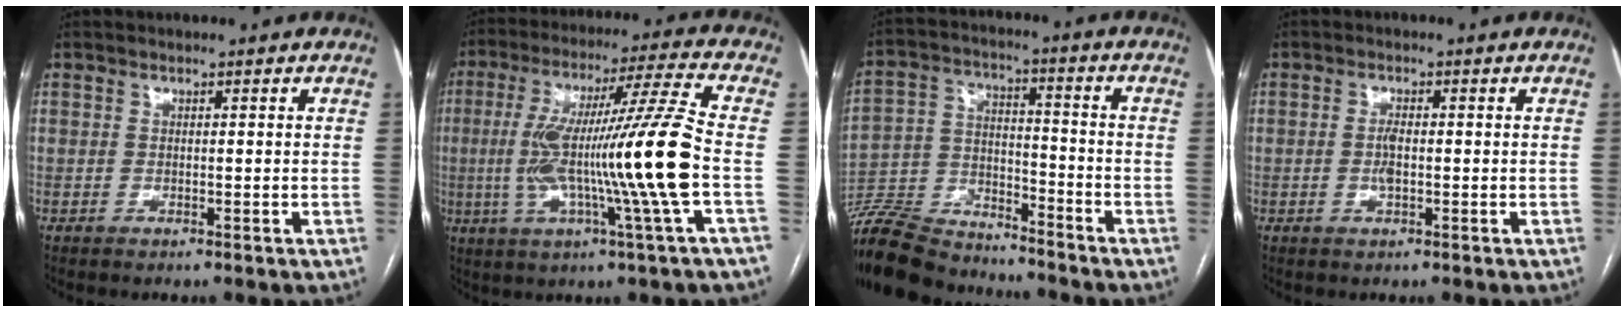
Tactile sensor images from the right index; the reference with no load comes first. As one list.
[{"total": 18.0, "force": [-2.5, -2.1, 17.7], "torque": [-0.321, -0.002, -0.053]}, {"total": 15.2, "force": [-14.1, 4.1, 3.6], "torque": [-0.074, 0.017, -0.251]}, {"total": 2.2, "force": [-0.3, 0.7, 2.1], "torque": [-0.046, 0.000, -0.007]}]